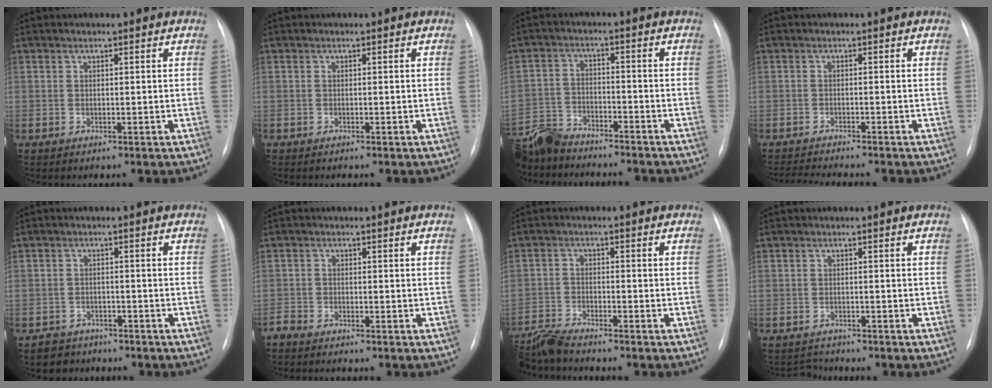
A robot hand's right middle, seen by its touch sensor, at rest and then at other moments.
{"total": 0.0}
{"total": 12.7, "force": [-11.5, 3.9, 3.7], "torque": [-0.086, 0.007, -0.195]}
{"total": 6.0, "force": [-5.6, -0.1, 2.2], "torque": [-0.031, -0.012, -0.085]}
{"total": 3.9, "force": [-3.0, 2.5, -0.2], "torque": [-0.001, 0.007, -0.049]}
{"total": 1.9, "force": [-1.9, 0.2, 0.2], "torque": [-0.003, -0.005, -0.035]}
{"total": 5.8, "force": [-5.6, -0.3, 1.6], "torque": [-0.031, -0.021, -0.106]}
{"total": 2.0, "force": [-1.9, 0.4, -0.7], "torque": [0.011, -0.009, -0.030]}